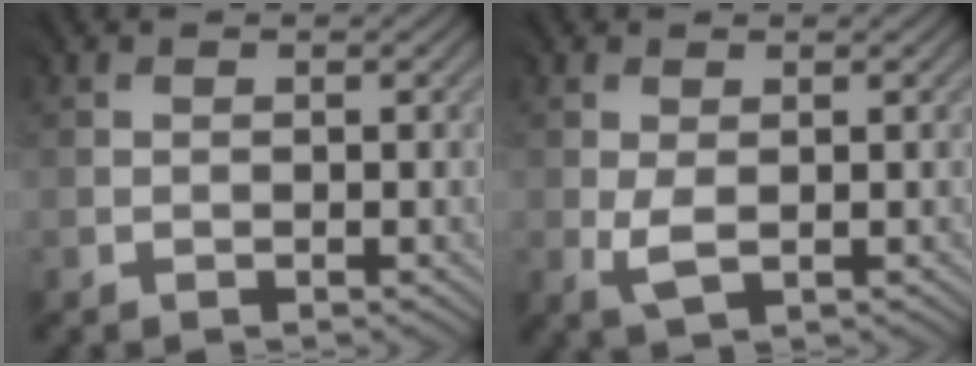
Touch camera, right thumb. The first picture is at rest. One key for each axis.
{"total": 2.0, "fx": -0.1, "fy": 1.1, "fz": 1.6, "tx": -0.052, "ty": -0.005, "tz": 0.000}